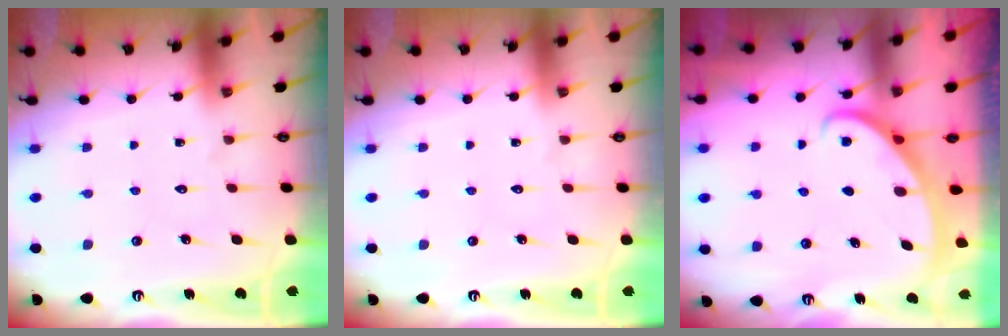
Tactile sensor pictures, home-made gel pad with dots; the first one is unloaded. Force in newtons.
{"total": 0.0}
{"total": 3.0, "press": 3.0, "slide": 0.1}